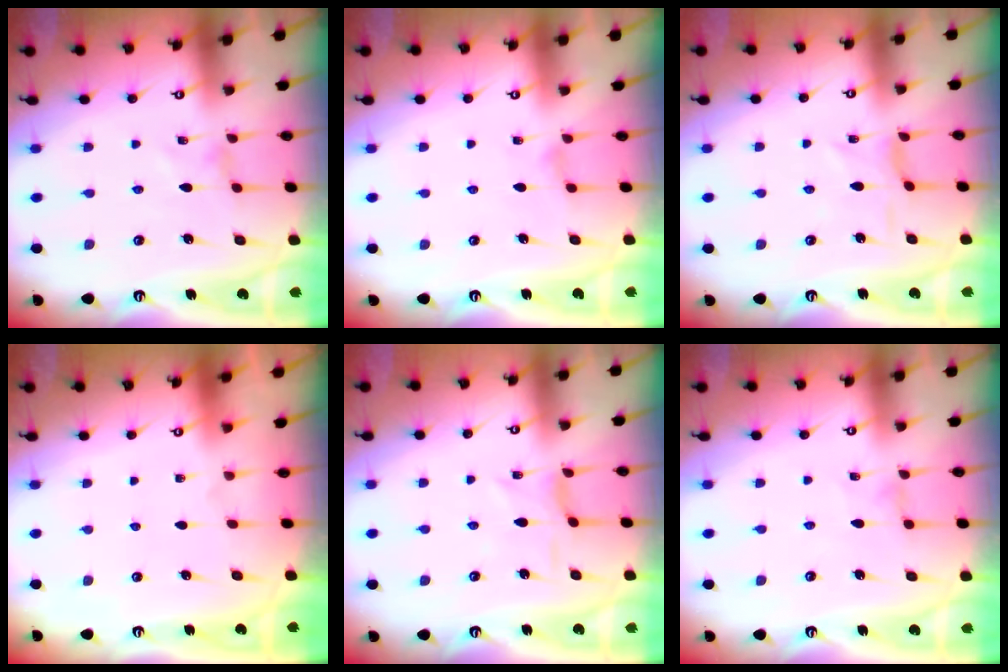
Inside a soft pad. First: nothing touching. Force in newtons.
{"total": 2.9, "press": 2.9, "slide": 0.4}
{"total": 1.9, "press": 1.8, "slide": 0.5}
{"total": 0.0}
{"total": 1.9, "press": 1.8, "slide": 0.5}
{"total": 0.0}